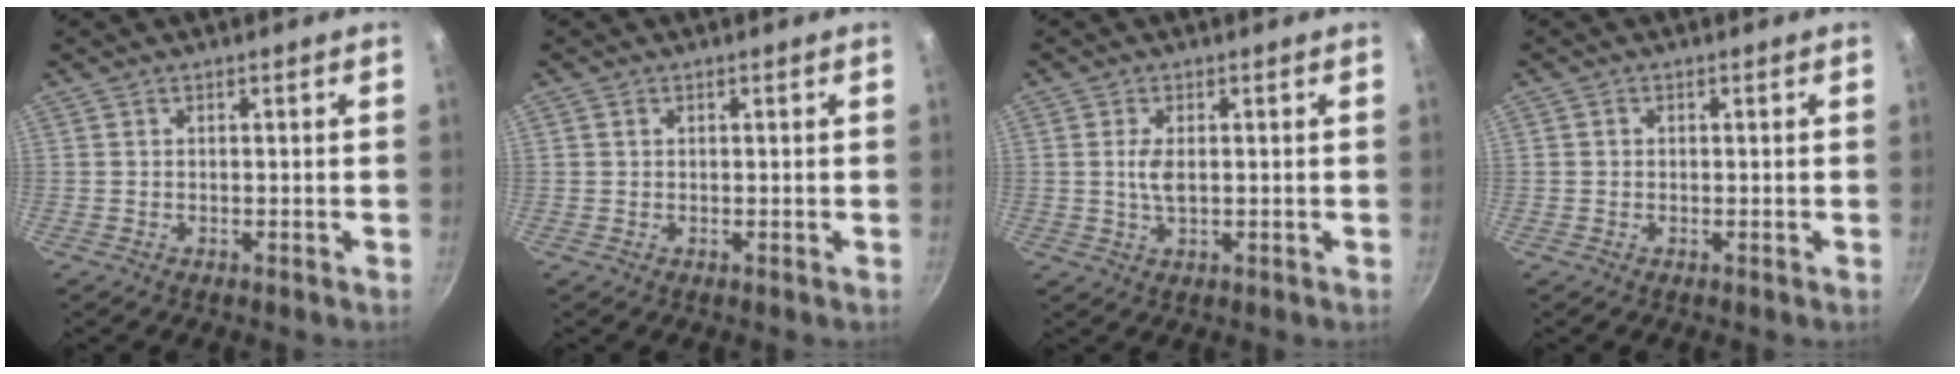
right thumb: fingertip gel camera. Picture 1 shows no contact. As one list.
[{"total": 0.7, "force": [0.3, 0.6, 0.3], "torque": [-0.003, 0.002, 0.003]}, {"total": 3.4, "force": [0.3, 1.6, 3.0], "torque": [-0.060, -0.001, 0.007]}, {"total": 0.8, "force": [0.0, 0.7, 0.3], "torque": [-0.003, 0.004, -0.001]}]